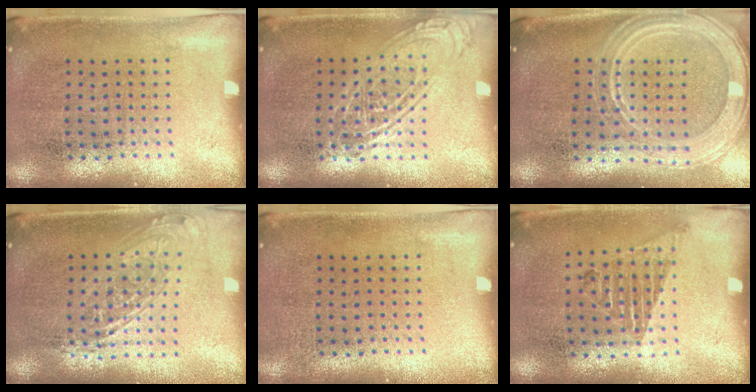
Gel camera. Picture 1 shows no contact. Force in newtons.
{"total": 2.6, "press": 2.6, "slide": 0.3}
{"total": 2.3, "press": 2.0, "slide": 1.0}
{"total": 1.7, "press": 1.4, "slide": 1.0}
{"total": 0.0}
{"total": 1.0, "press": 0.9, "slide": 0.4}